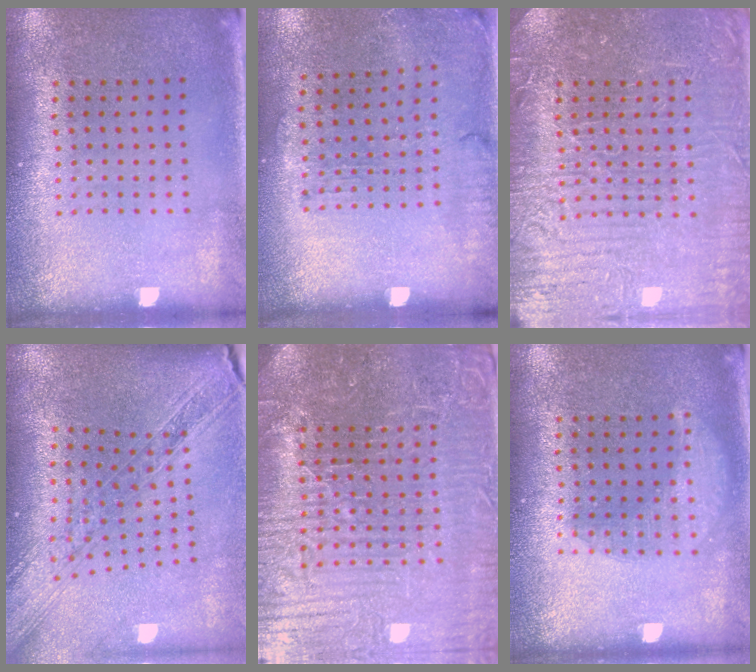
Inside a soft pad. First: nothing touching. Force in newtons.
{"total": 1.6, "press": 1.3, "slide": 1.0}
{"total": 4.8, "press": 4.8, "slide": 0.6}
{"total": 2.2, "press": 1.9, "slide": 1.1}
{"total": 6.5, "press": 5.9, "slide": 2.8}
{"total": 2.2, "press": 2.2, "slide": 0.3}